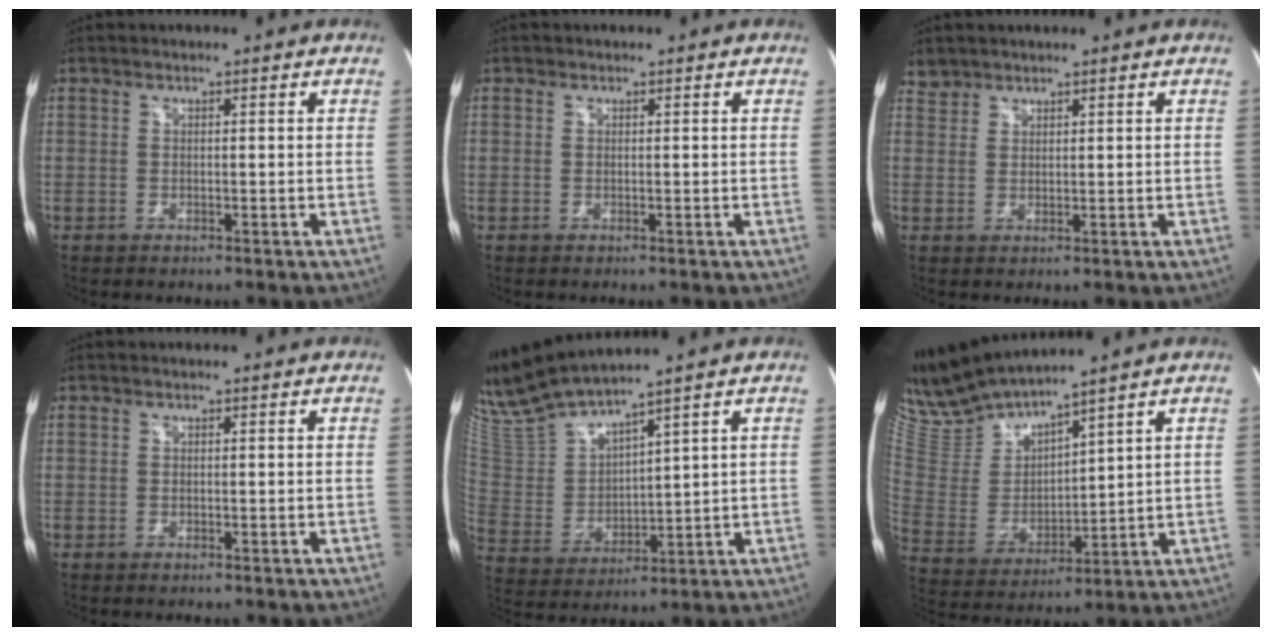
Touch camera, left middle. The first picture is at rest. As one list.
[{"total": 0.0}, {"total": 1.9, "force": [1.7, 1.0, -0.3], "torque": [0.007, 0.007, 0.030]}, {"total": 0.0}, {"total": 11.3, "force": [10.4, -0.4, 4.4], "torque": [-0.103, -0.005, 0.221]}, {"total": 11.4, "force": [10.9, -0.3, 3.3], "torque": [-0.088, -0.005, 0.235]}]